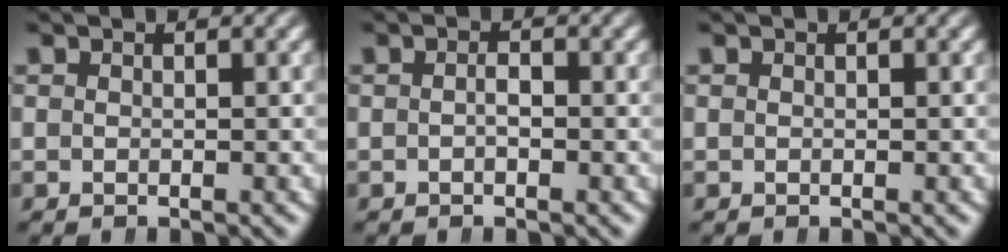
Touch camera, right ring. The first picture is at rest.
{"total": 0.9, "force": [-0.3, 0.3, 0.8], "torque": [-0.008, 0.001, -0.004]}
{"total": 0.0}